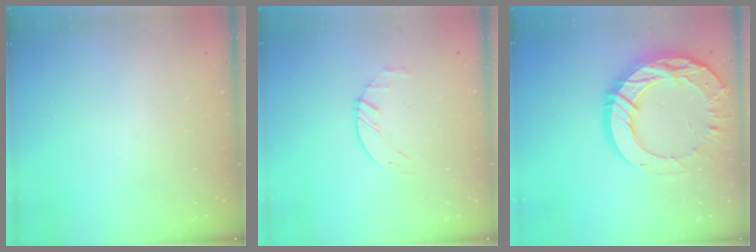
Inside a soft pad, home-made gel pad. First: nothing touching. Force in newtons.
{"total": 2.7, "press": 2.6, "slide": 0.3}
{"total": 25.1, "press": 25.0, "slide": 2.3}